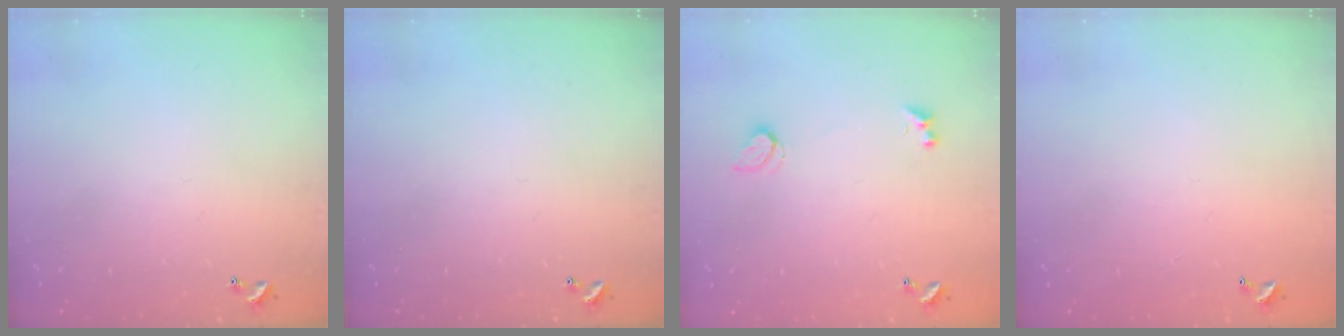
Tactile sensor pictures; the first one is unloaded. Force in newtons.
{"total": 0.0}
{"total": 1.8, "press": 1.8, "slide": 0.5}
{"total": 3.0, "press": 3.0, "slide": 0.1}